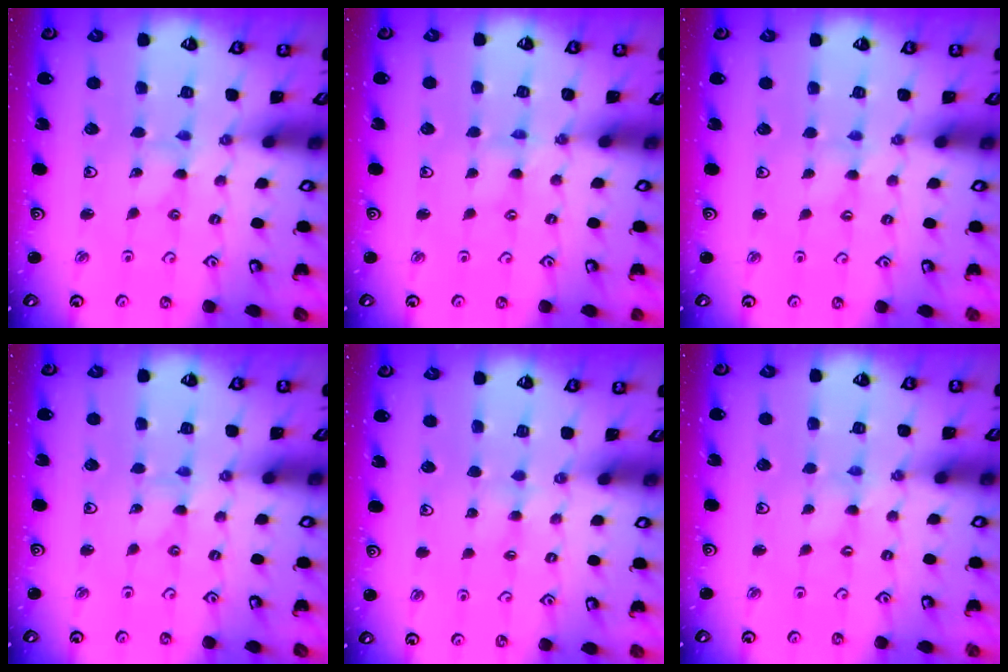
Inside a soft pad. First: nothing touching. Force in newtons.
{"total": 0.0}
{"total": 1.3, "press": 1.3, "slide": 0.3}
{"total": 0.0}
{"total": 1.6, "press": 1.5, "slide": 0.4}
{"total": 0.0}